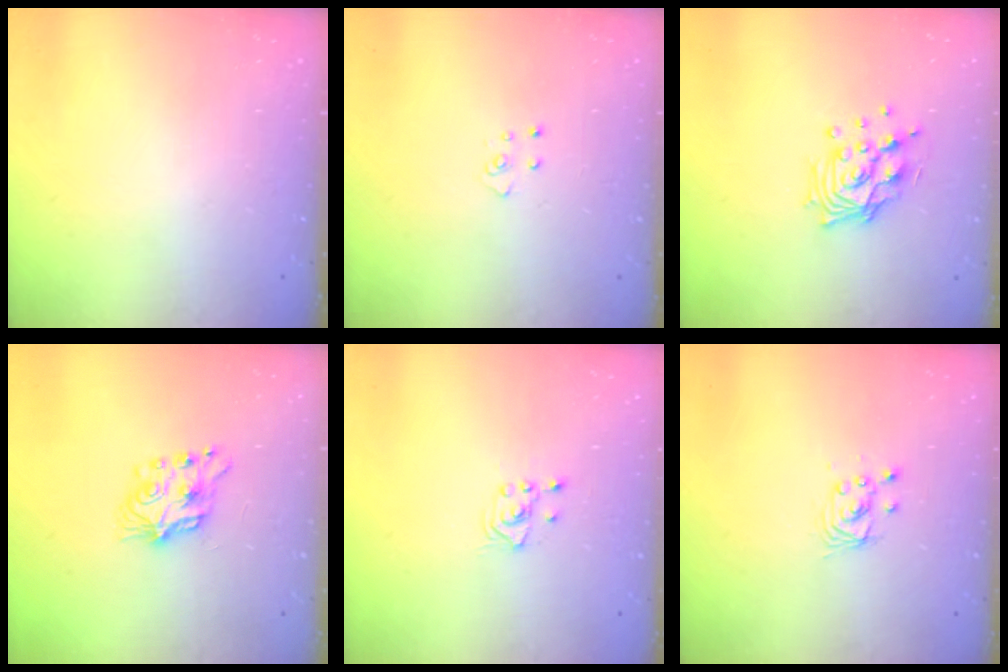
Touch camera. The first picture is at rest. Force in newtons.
{"total": 3.4, "press": 3.4, "slide": 0.3}
{"total": 12.6, "press": 12.5, "slide": 1.7}
{"total": 8.1, "press": 8.1, "slide": 0.5}
{"total": 2.5, "press": 2.4, "slide": 0.9}
{"total": 2.9, "press": 2.9, "slide": 0.2}